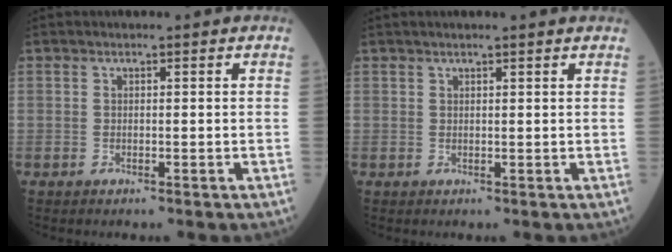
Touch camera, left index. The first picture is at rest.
{"total": 3.5, "force": [3.2, -0.1, 1.4], "torque": [-0.016, 0.020, 0.036]}